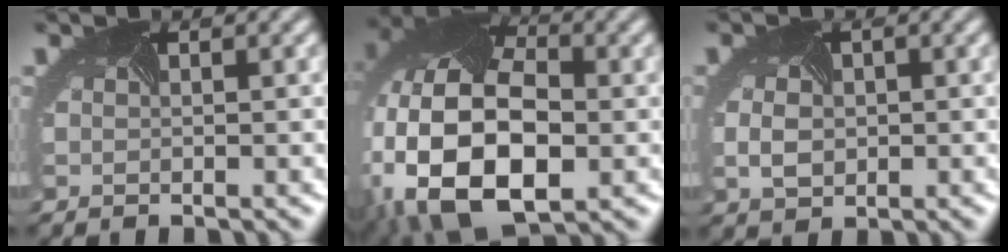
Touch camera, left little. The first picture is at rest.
{"total": 17.0, "force": [-3.4, 11.1, 12.4], "torque": [-0.243, -0.025, -0.043]}
{"total": 2.0, "force": [-0.5, 1.6, 1.2], "torque": [-0.035, -0.008, 0.002]}